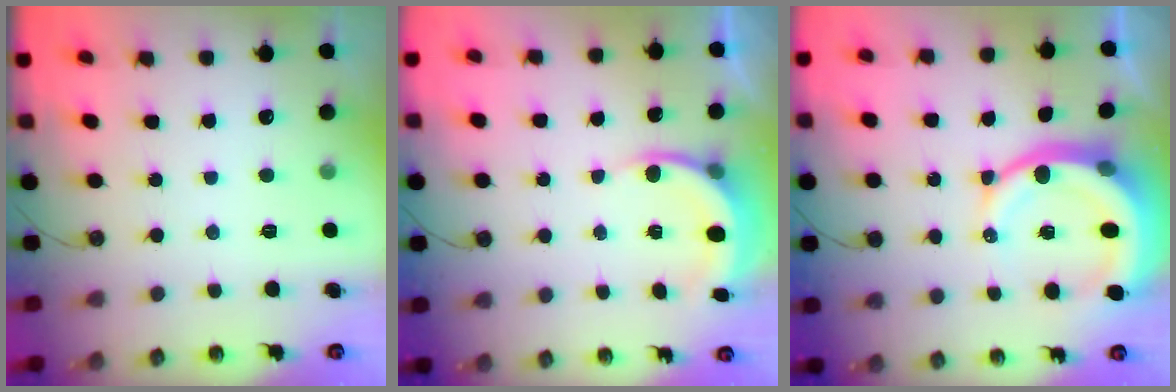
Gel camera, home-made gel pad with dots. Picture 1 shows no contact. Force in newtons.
{"total": 6.3, "press": 6.2, "slide": 1.0}
{"total": 13.9, "press": 13.8, "slide": 1.8}